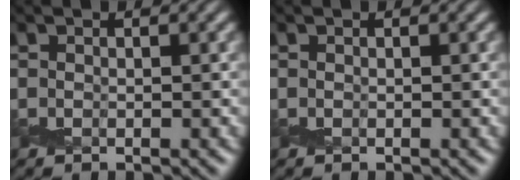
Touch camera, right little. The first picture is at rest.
{"total": 0.0}